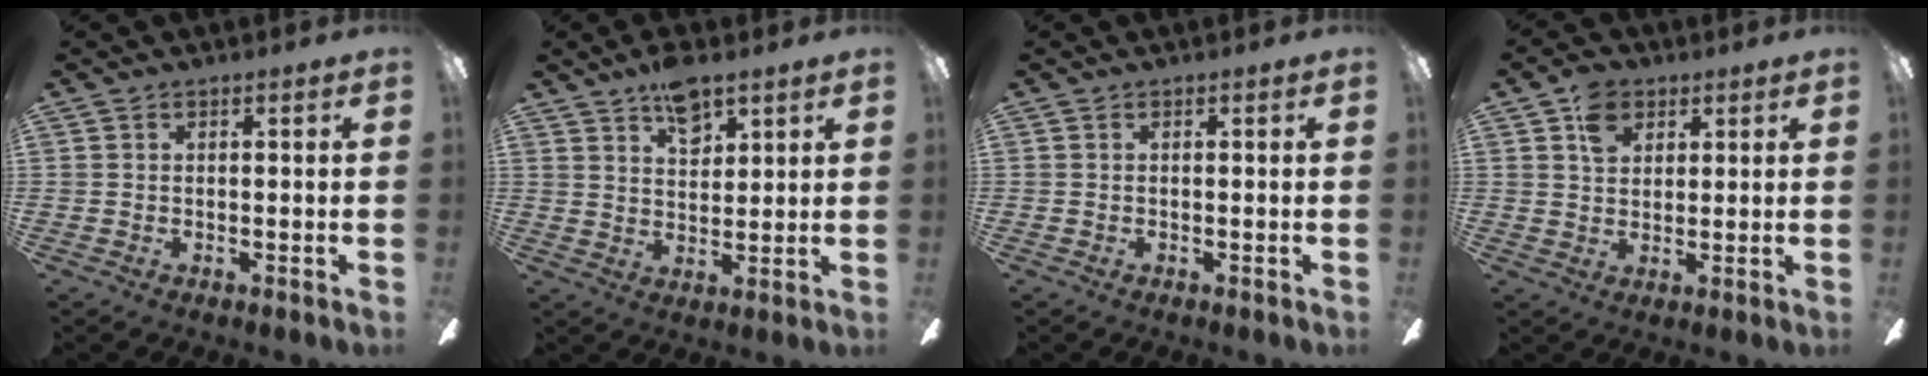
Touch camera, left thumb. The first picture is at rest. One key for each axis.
{"total": 8.2, "fx": 5.7, "fy": 3.8, "fz": 4.5, "tx": -0.070, "ty": -0.024, "tz": 0.101}
{"total": 0.0}
{"total": 6.4, "fx": 3.3, "fy": 4.6, "fz": 3.0, "tx": -0.047, "ty": 0.004, "tz": 0.058}